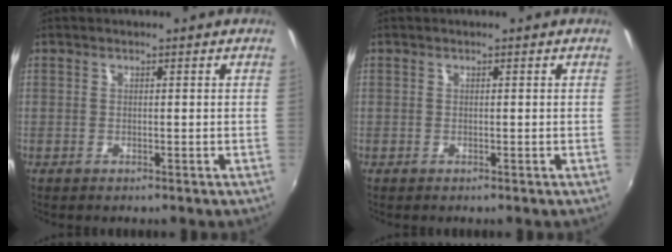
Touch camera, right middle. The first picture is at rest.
{"total": 0.0}